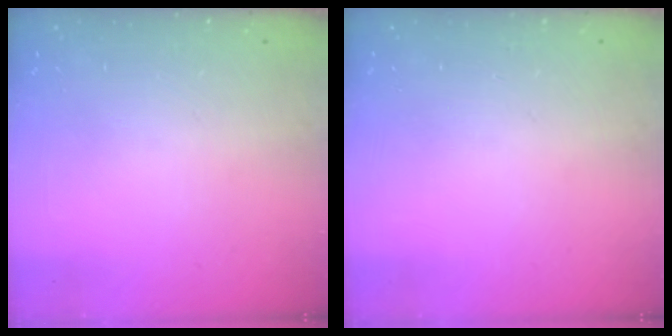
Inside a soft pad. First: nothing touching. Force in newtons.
{"total": 0.0}